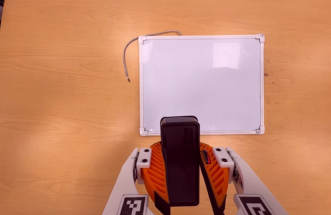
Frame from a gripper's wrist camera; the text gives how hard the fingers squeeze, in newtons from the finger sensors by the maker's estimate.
{"total": 9.9, "left": 9.9, "right": 9.9}